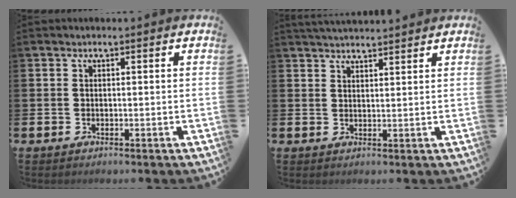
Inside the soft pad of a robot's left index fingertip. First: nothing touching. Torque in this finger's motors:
{"motor_torque": [0.19, -0.40, 0.10, 0.11]}